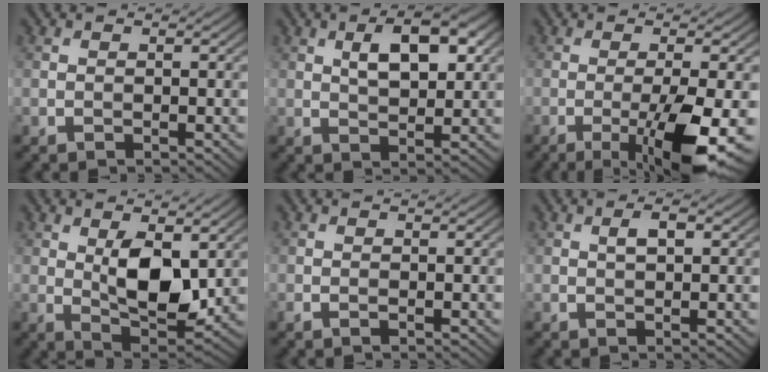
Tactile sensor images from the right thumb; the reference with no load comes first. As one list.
[{"total": 6.5, "force": [2.2, 2.9, 5.4], "torque": [-0.087, 0.005, 0.035]}, {"total": 9.5, "force": [-3.4, 1.5, 8.8], "torque": [-0.136, -0.002, -0.049]}, {"total": 8.1, "force": [1.4, 3.8, 7.0], "torque": [-0.130, -0.006, 0.031]}, {"total": 0.6, "force": [-0.3, 0.1, 0.5], "torque": [-0.014, -0.001, -0.006]}, {"total": 2.0, "force": [0.5, 0.7, 1.7], "torque": [-0.031, 0.002, 0.008]}]